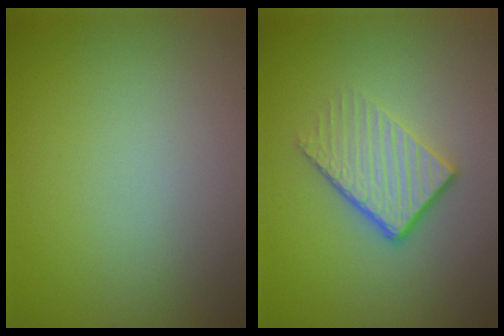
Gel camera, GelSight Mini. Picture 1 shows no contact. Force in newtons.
{"total": 3.9, "press": 2.8, "slide": 2.8}